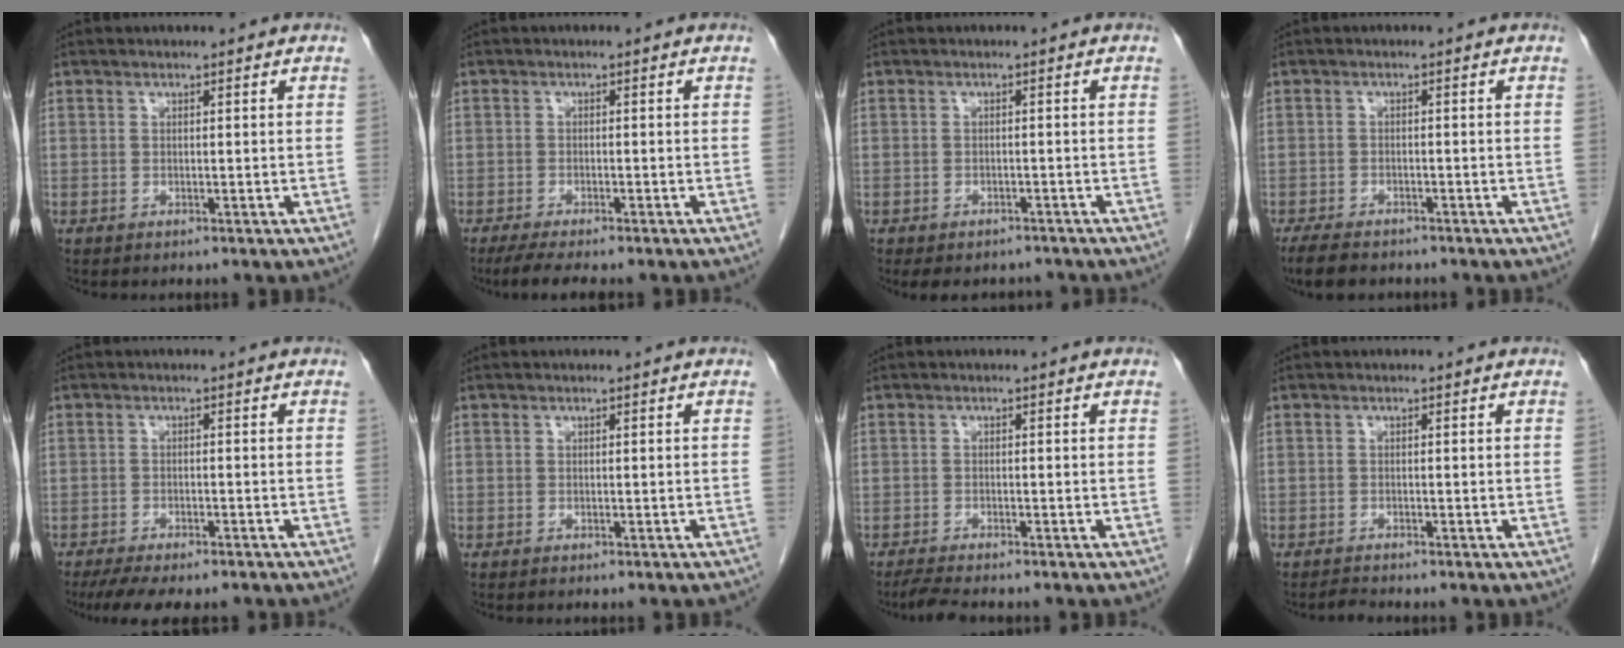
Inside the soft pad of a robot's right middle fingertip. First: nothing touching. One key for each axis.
{"total": 5.6, "fx": -4.4, "fy": 0.7, "fz": 3.3, "tx": -0.051, "ty": -0.013, "tz": -0.067}
{"total": 6.2, "fx": -5.3, "fy": 2.7, "fz": 1.6, "tx": -0.017, "ty": 0.003, "tz": -0.065}
{"total": 5.6, "fx": -4.6, "fy": 1.9, "fz": 2.5, "tx": -0.045, "ty": -0.011, "tz": -0.072}
{"total": 9.2, "fx": -7.5, "fy": 2.4, "fz": 4.7, "tx": -0.066, "ty": -0.005, "tz": -0.109}
{"total": 2.9, "fx": -2.5, "fy": 0.8, "fz": 1.3, "tx": -0.017, "ty": -0.006, "tz": -0.028}
{"total": 2.9, "fx": -2.6, "fy": 0.1, "fz": 1.4, "tx": -0.031, "ty": -0.010, "tz": -0.045}
{"total": 0.9, "fx": -0.8, "fy": -0.2, "fz": -0.1, "tx": -0.004, "ty": -0.006, "tz": -0.015}